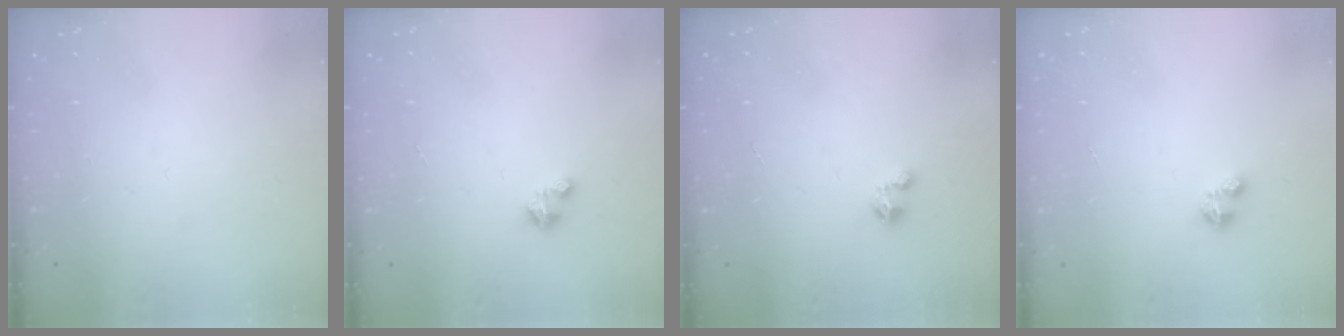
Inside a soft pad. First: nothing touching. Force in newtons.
{"total": 0.9, "press": 0.9, "slide": 0.2}
{"total": 2.1, "press": 2.1, "slide": 0.2}
{"total": 1.6, "press": 1.6, "slide": 0.3}